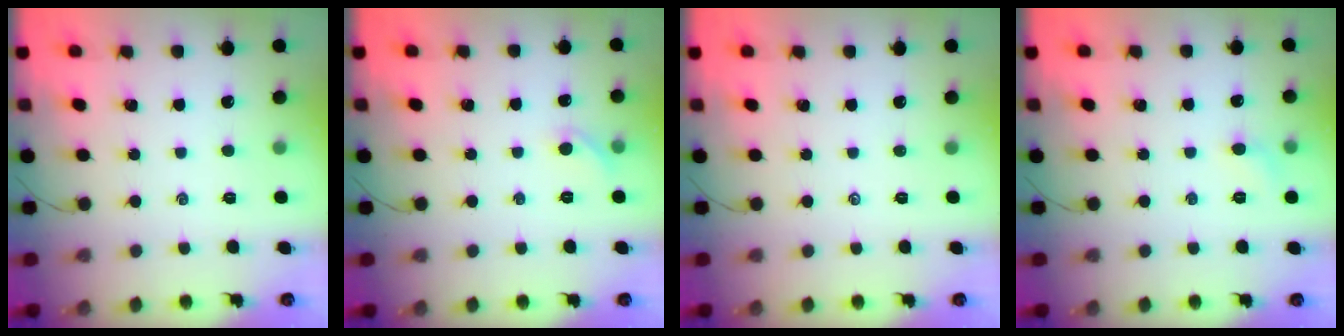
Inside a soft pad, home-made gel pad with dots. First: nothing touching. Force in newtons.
{"total": 5.2, "press": 4.8, "slide": 2.0}
{"total": 0.0}
{"total": 4.6, "press": 4.3, "slide": 1.6}